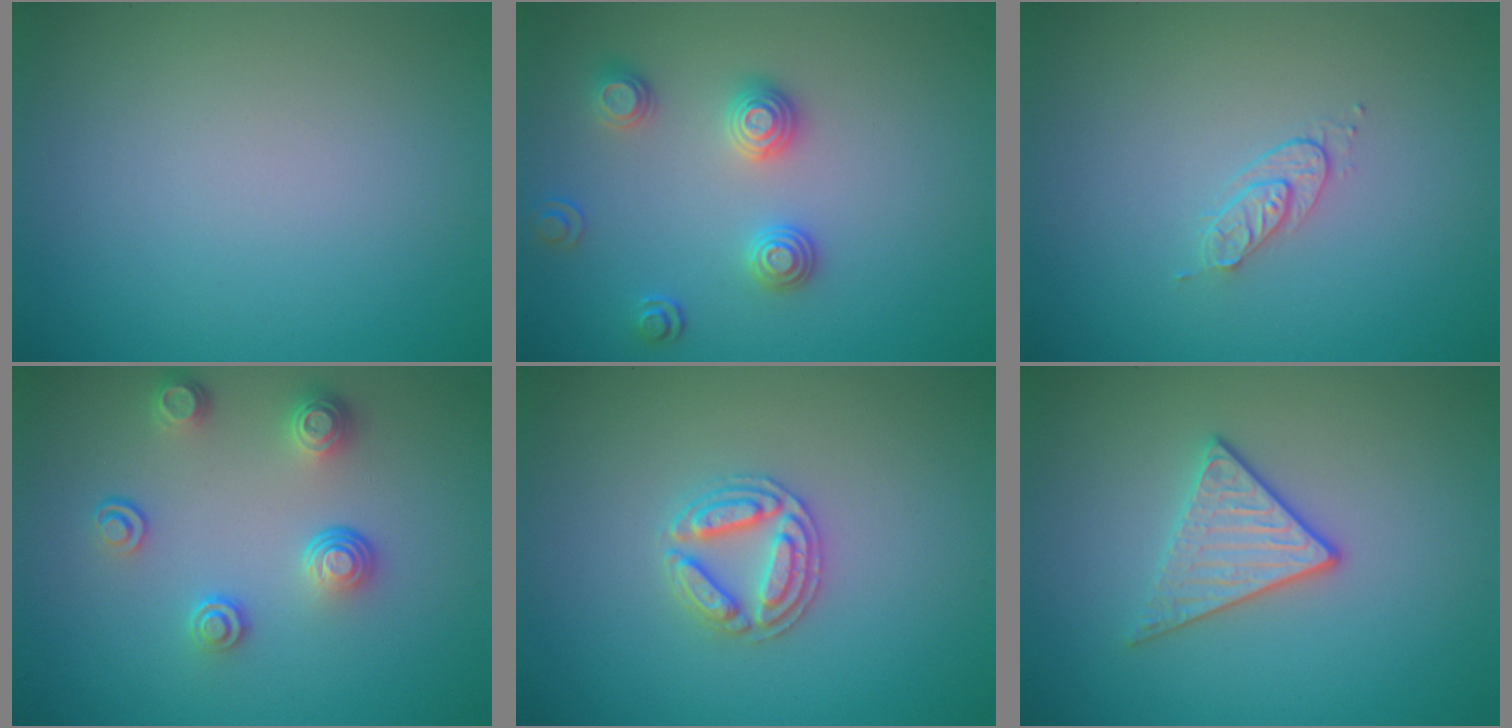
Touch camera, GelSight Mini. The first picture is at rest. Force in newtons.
{"total": 2.7, "press": 2.6, "slide": 0.9}
{"total": 1.5, "press": 0.8, "slide": 1.3}
{"total": 3.7, "press": 2.8, "slide": 2.4}
{"total": 2.8, "press": 2.7, "slide": 0.5}
{"total": 2.8, "press": 2.6, "slide": 1.0}